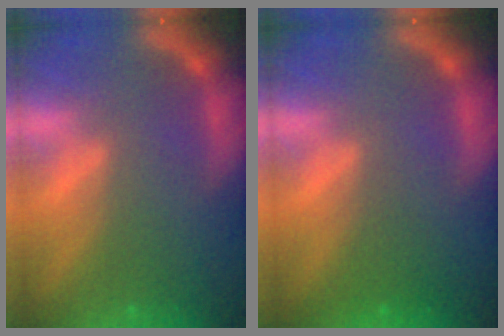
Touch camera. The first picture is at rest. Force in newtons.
{"total": 1.5}